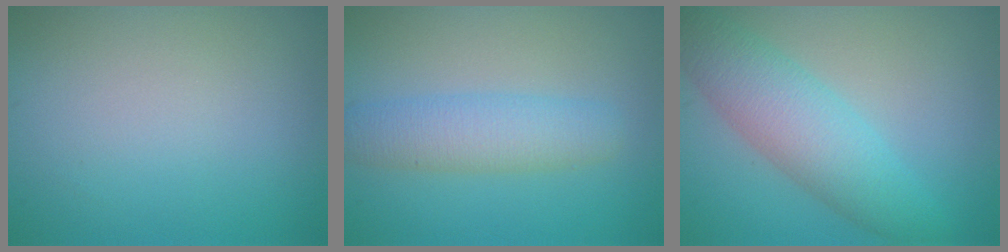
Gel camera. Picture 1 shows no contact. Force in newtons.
{"total": 3.8, "press": 3.8, "slide": 0.0}
{"total": 5.8, "press": 5.8, "slide": 0.1}